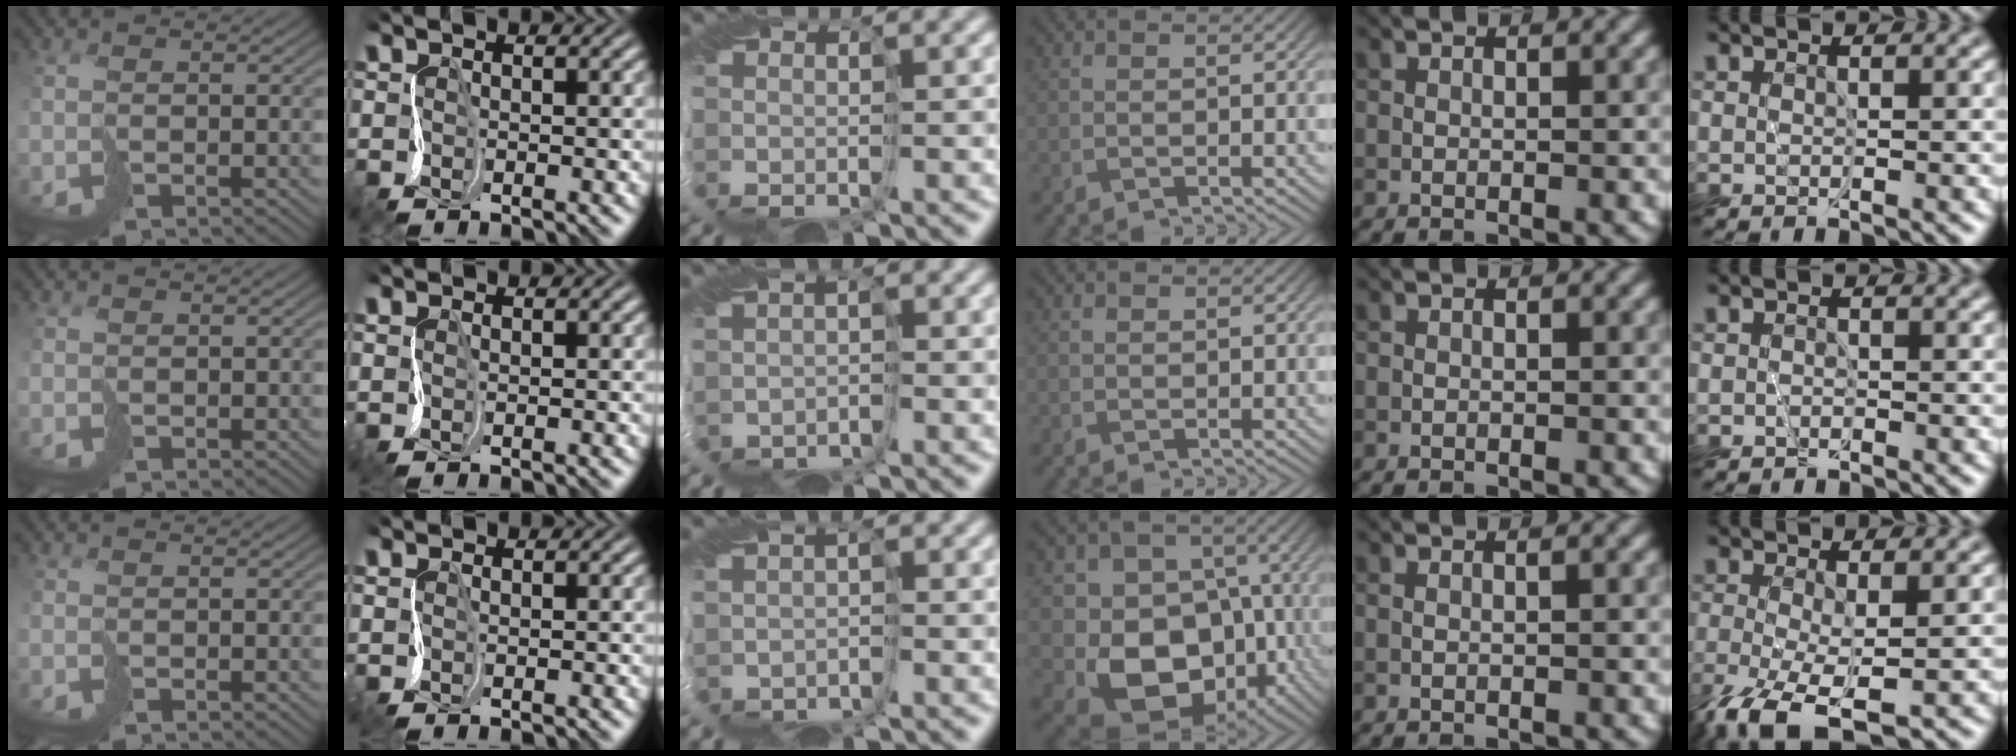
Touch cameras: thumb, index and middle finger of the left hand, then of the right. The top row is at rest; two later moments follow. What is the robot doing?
{"motion": "cut", "object": "bubble wrap"}